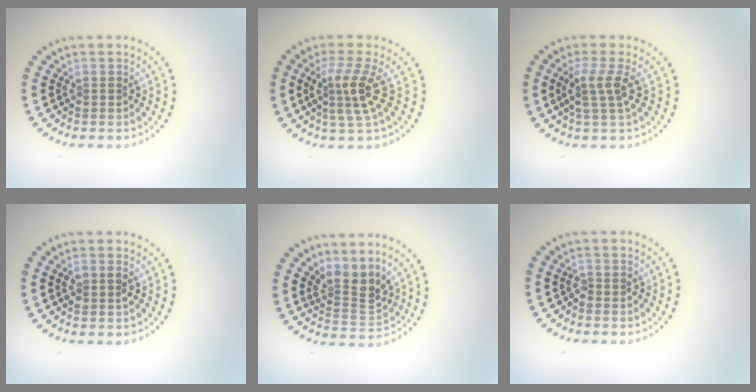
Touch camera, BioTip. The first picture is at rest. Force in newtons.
{"total": 3.3, "press": 2.4, "slide": 2.3}
{"total": 2.6, "press": 1.9, "slide": 1.7}
{"total": 1.4, "press": 1.3, "slide": 0.3}
{"total": 3.3, "press": 2.6, "slide": 2.0}
{"total": 0.9, "press": 0.9, "slide": 0.3}